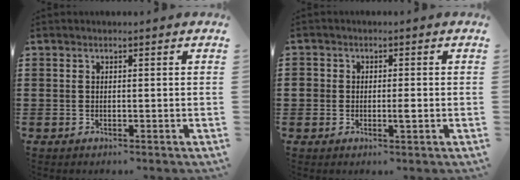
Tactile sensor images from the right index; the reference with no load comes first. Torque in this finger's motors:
{"motor_torque": [0.21, 0.26, 0.22, 0.07]}